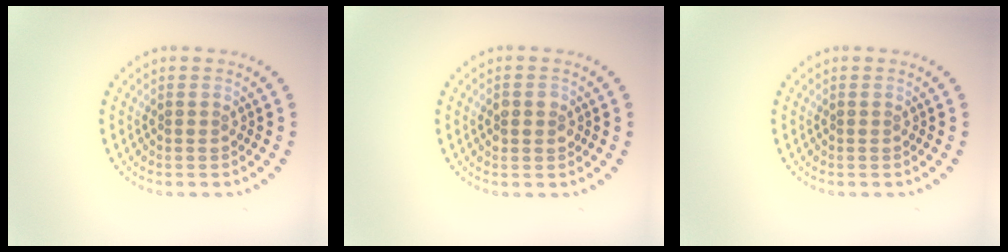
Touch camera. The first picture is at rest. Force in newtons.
{"total": 1.5, "press": 1.5, "slide": 0.2}
{"total": 0.0}